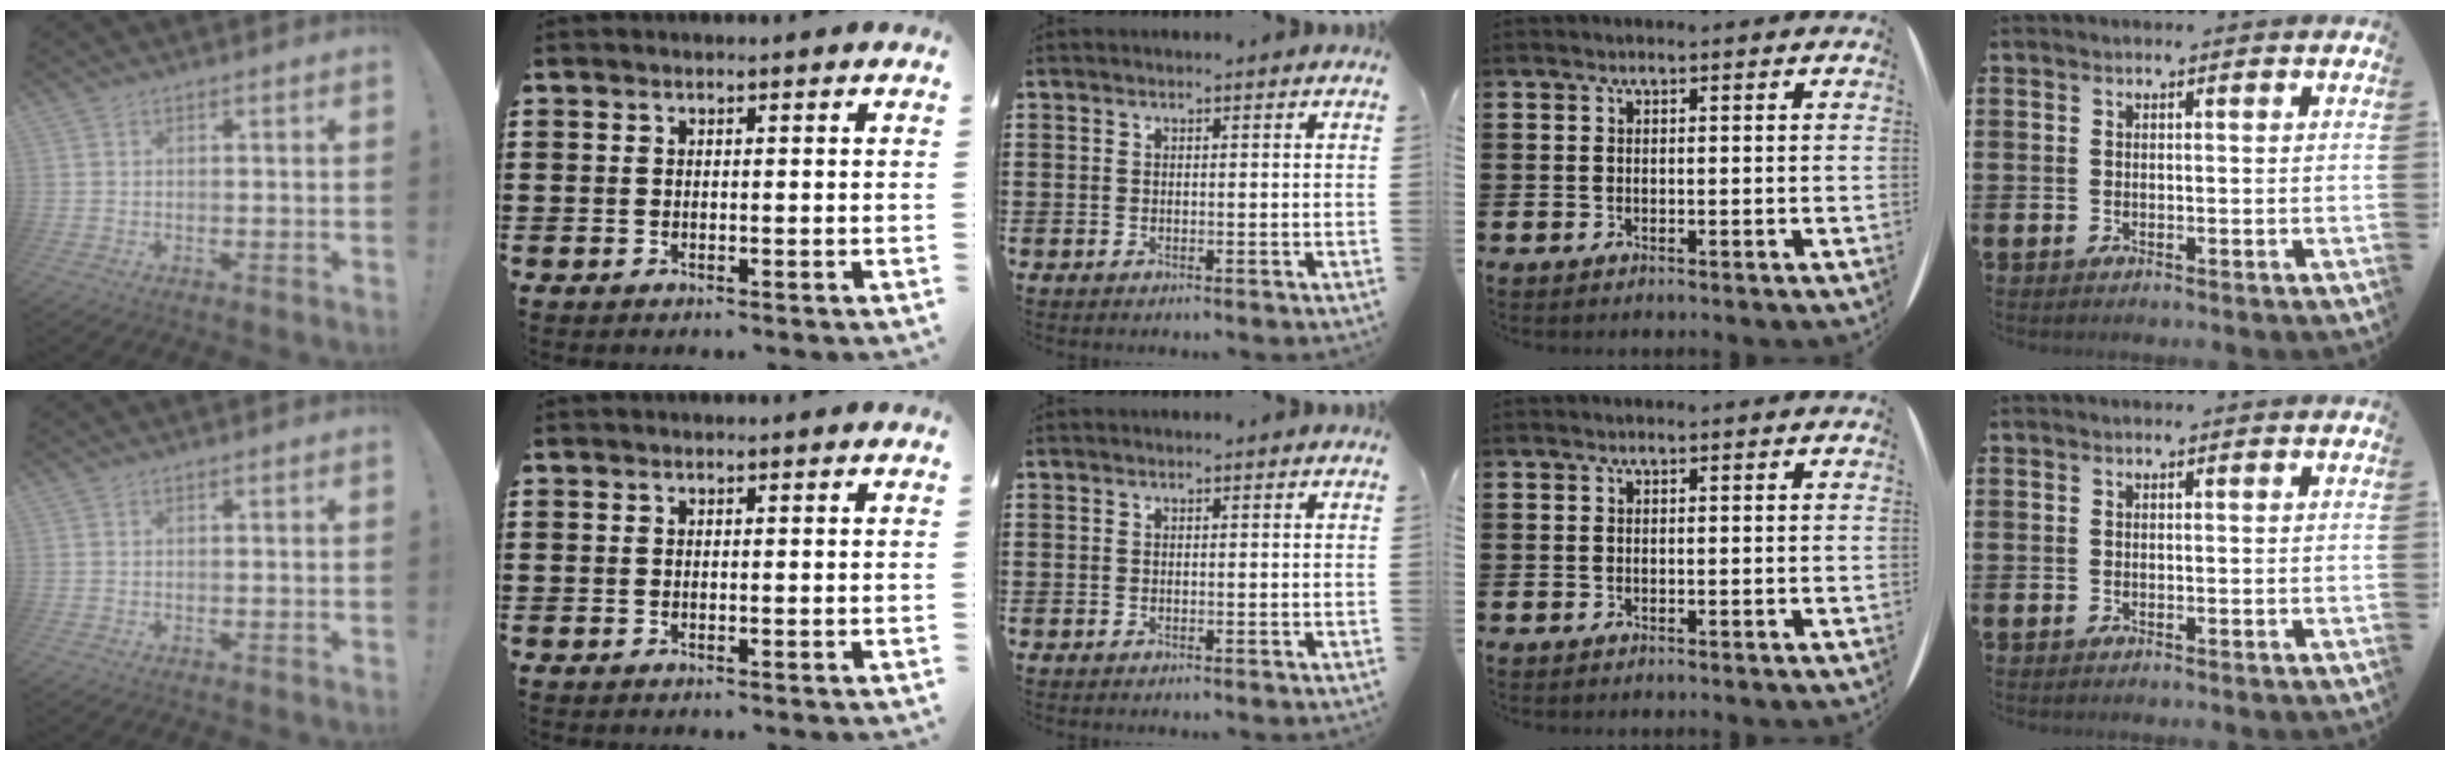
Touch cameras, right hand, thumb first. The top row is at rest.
{}